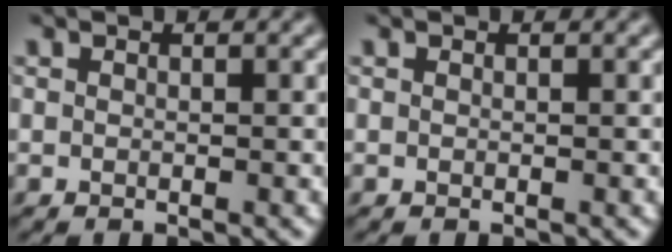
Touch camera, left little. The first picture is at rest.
{"total": 0.0}